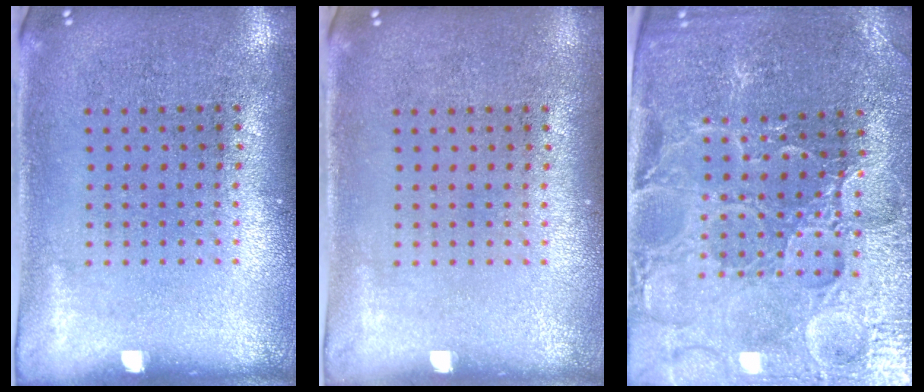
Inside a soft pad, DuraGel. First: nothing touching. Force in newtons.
{"total": 0.0}
{"total": 3.5, "press": 3.4, "slide": 0.6}